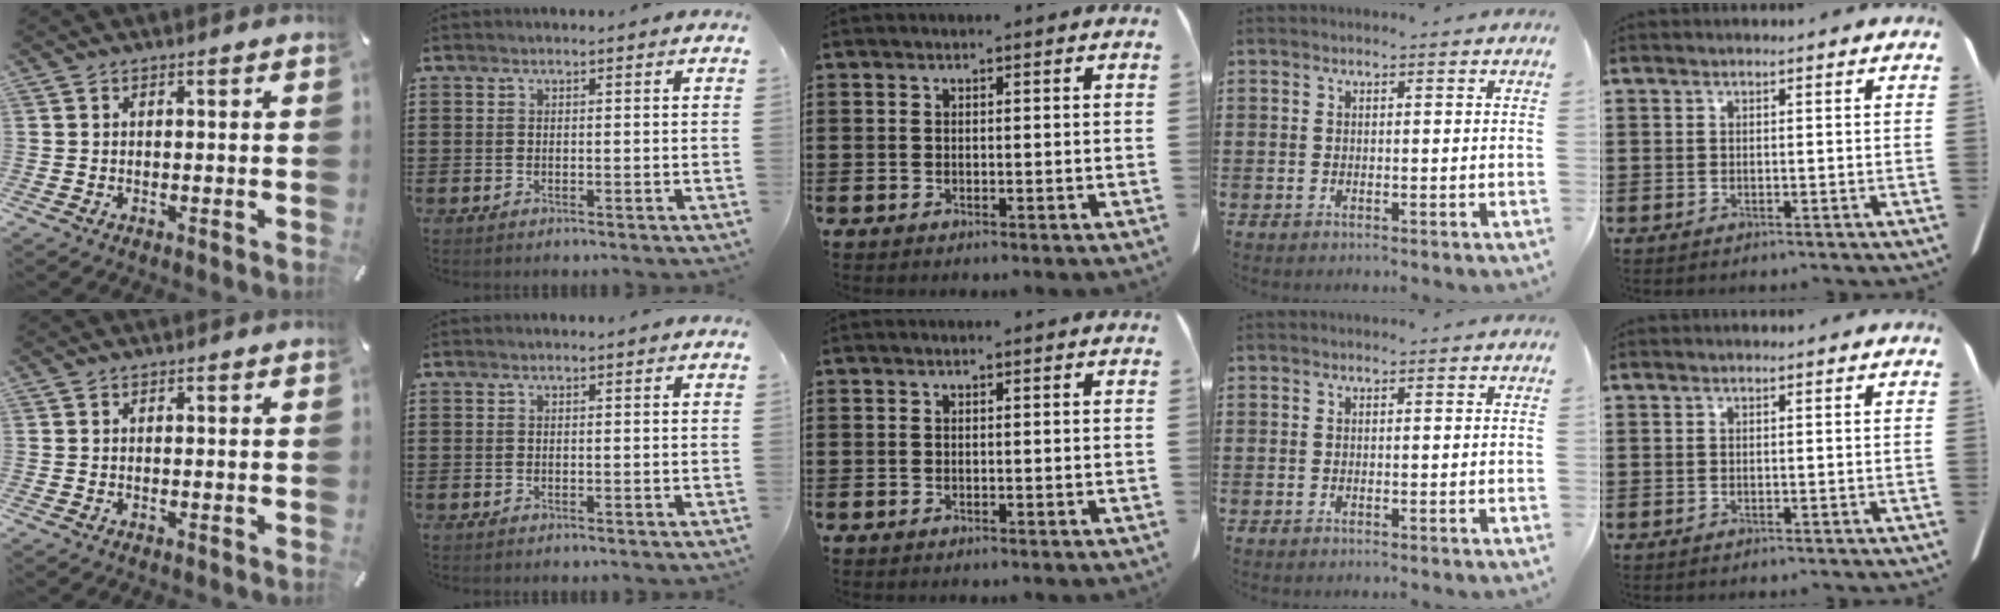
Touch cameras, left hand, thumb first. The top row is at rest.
{}